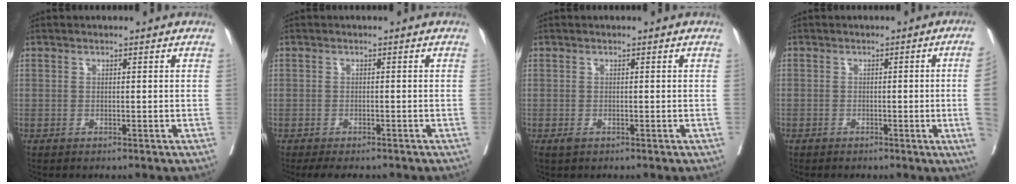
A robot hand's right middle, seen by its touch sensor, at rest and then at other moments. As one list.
[{"total": 4.8, "force": [-4.0, 2.1, 1.8], "torque": [-0.016, -0.003, -0.056]}, {"total": 0.9, "force": [-0.5, 0.5, 0.6], "torque": [-0.011, -0.002, -0.004]}, {"total": 5.4, "force": [-0.9, -1.7, 5.0], "torque": [-0.048, -0.010, -0.014]}]